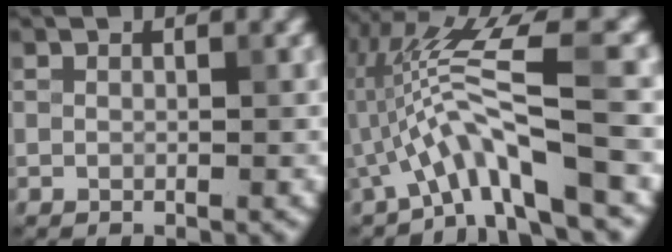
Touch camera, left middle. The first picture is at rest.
{"total": 8.5, "force": [-2.5, 1.3, 8.0], "torque": [-0.149, 0.020, -0.047]}